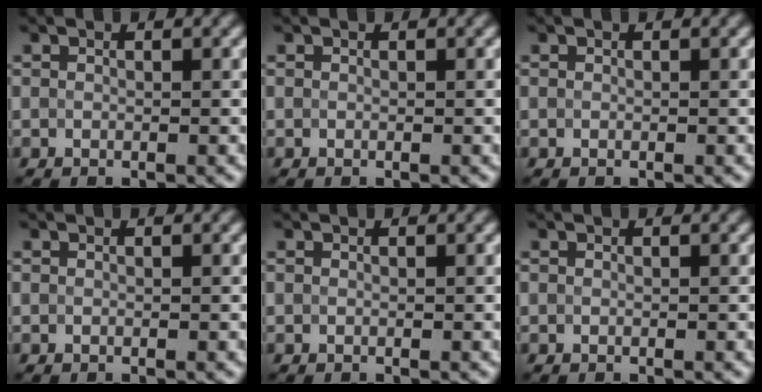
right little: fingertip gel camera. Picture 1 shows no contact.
{"total": 0.0}
{"total": 0.0}
{"total": 0.0}
{"total": 0.0}
{"total": 0.0}